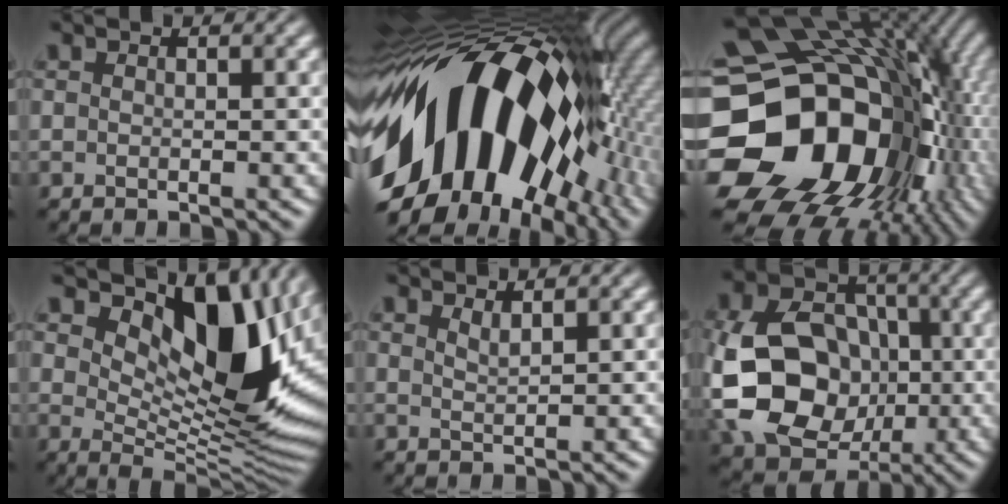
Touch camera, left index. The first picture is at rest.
{"total": 19.3, "force": [-2.2, 10.9, 15.7], "torque": [-0.273, 0.006, -0.058]}
{"total": 20.0, "force": [-2.3, 15.6, 12.3], "torque": [-0.265, -0.020, -0.020]}
{"total": 11.9, "force": [5.4, 5.3, 9.1], "torque": [-0.144, -0.003, 0.104]}
{"total": 0.8, "force": [0.7, 0.1, 0.4], "torque": [-0.002, -0.001, 0.017]}
{"total": 12.3, "force": [-2.6, 9.4, 7.4], "torque": [-0.147, -0.003, -0.043]}